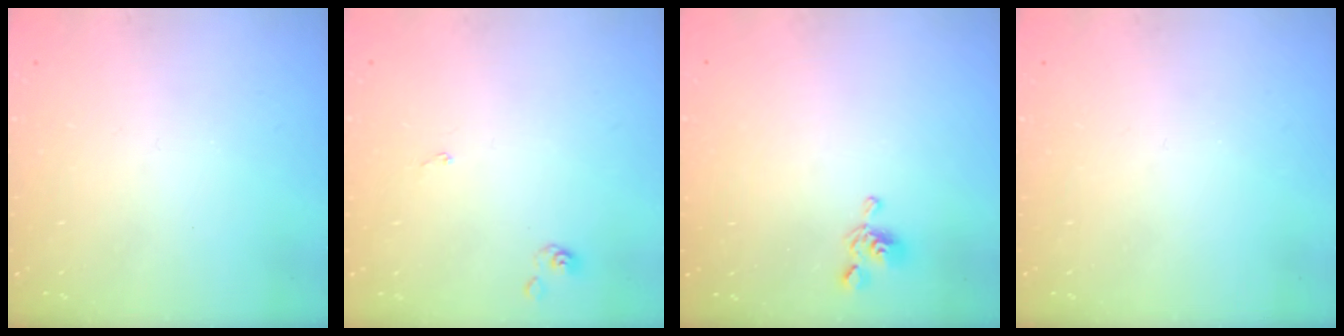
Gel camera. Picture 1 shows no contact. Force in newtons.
{"total": 0.0}
{"total": 5.3, "press": 5.3, "slide": 0.1}
{"total": 0.0}